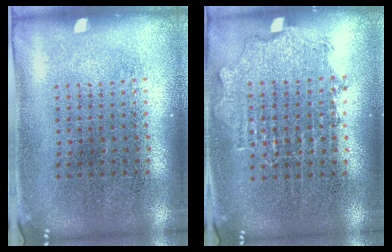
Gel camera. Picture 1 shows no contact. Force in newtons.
{"total": 0.8, "press": 0.8, "slide": 0.3}